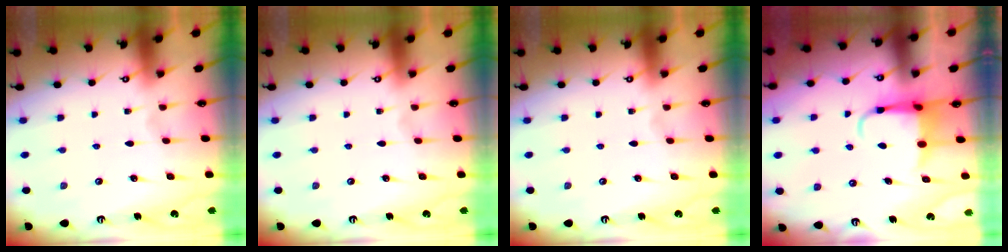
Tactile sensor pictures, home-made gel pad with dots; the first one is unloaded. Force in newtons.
{"total": 0.0}
{"total": 0.0}
{"total": 5.7, "press": 5.7, "slide": 0.8}